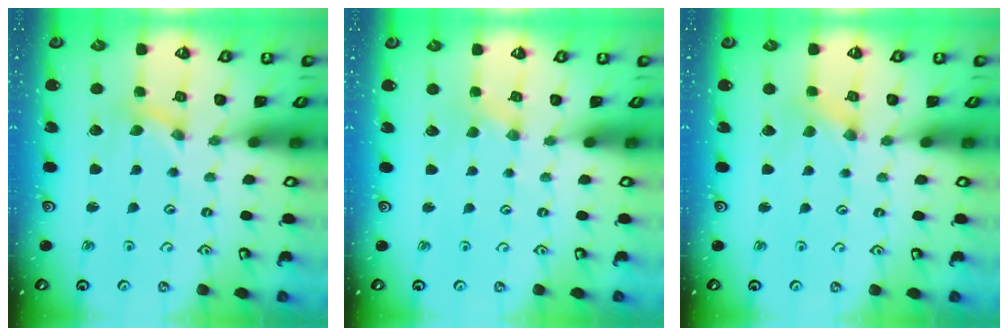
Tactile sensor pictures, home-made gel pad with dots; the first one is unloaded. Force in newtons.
{"total": 0.5, "press": 0.5, "slide": 0.2}
{"total": 0.6, "press": 0.6, "slide": 0.2}